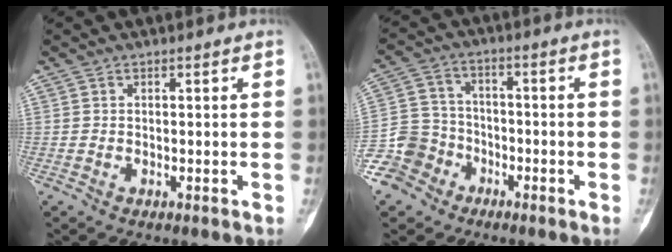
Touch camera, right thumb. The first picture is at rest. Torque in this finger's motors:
{"motor_torque": [0.29, -0.26, -0.16, -0.13, 0.00]}